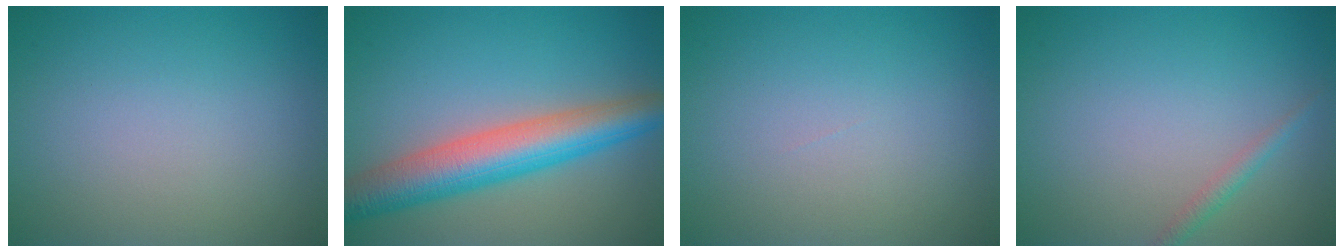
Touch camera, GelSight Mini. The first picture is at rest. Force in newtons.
{"total": 7.4, "press": 7.4, "slide": 0.2}
{"total": 0.0}
{"total": 1.2, "press": 1.2, "slide": 0.1}